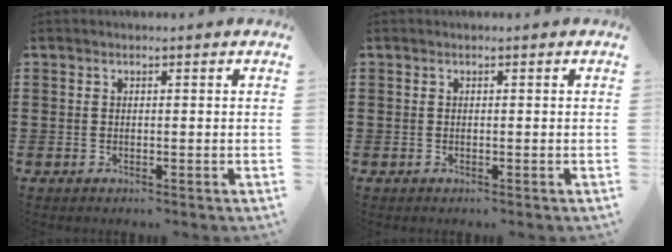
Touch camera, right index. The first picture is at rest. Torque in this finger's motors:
{"motor_torque": [0.05, 1.01, 0.00, 0.01]}